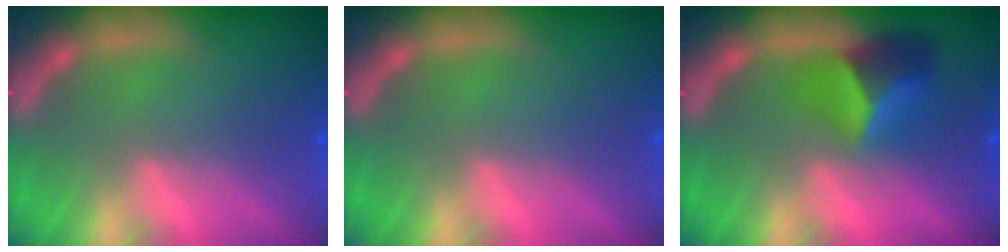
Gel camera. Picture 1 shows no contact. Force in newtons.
{"total": 0.0}
{"total": 4.4}